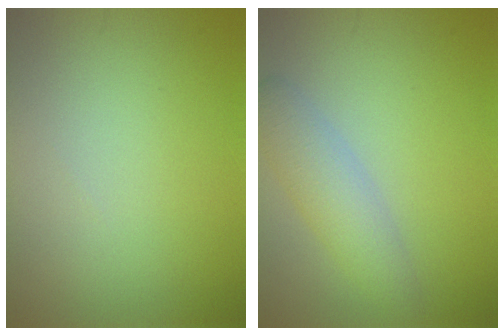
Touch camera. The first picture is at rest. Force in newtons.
{"total": 3.4, "press": 3.3, "slide": 0.3}